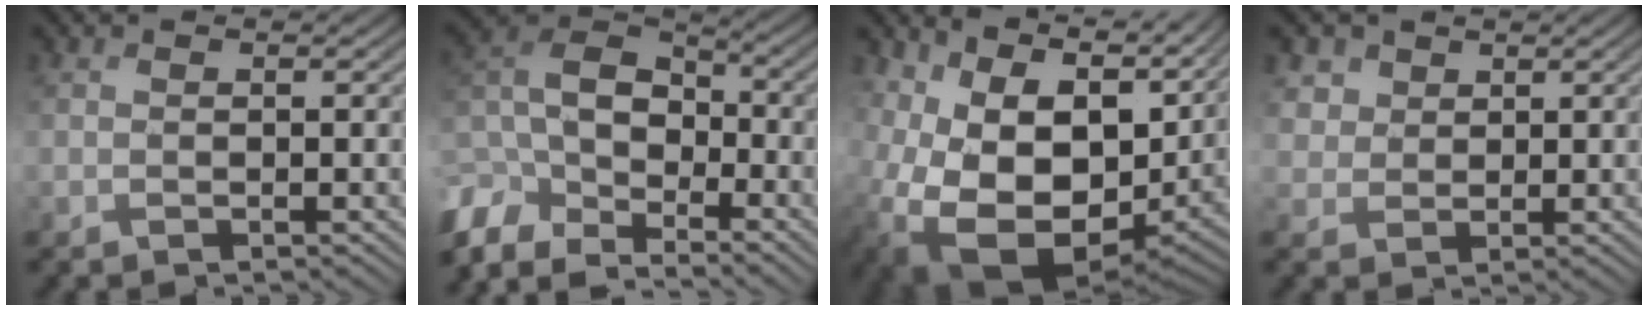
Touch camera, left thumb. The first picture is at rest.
{"total": 10.4, "force": [-7.8, 5.5, 4.2], "torque": [-0.119, -0.012, -0.169]}
{"total": 16.8, "force": [2.5, 12.3, 11.1], "torque": [-0.232, -0.030, 0.069]}
{"total": 2.7, "force": [1.5, 2.2, -0.1], "torque": [-0.016, 0.002, 0.035]}